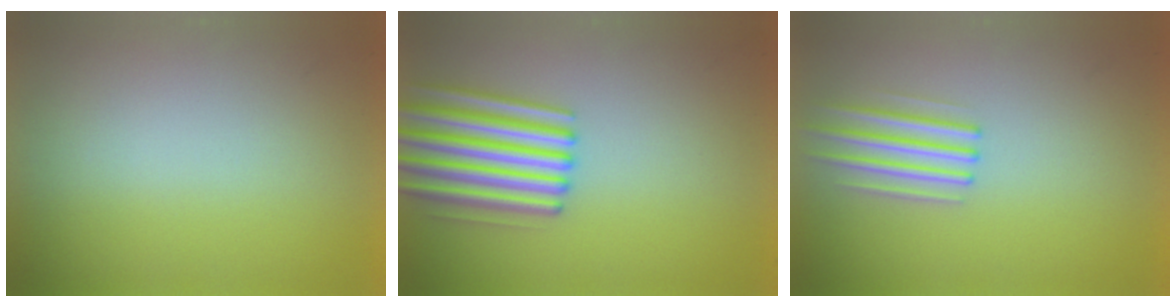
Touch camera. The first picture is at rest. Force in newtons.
{"total": 4.7}
{"total": 2.2}